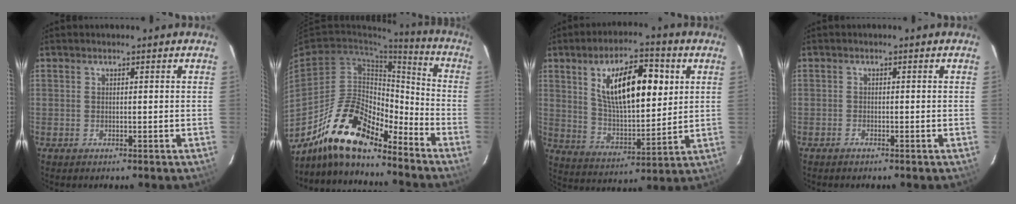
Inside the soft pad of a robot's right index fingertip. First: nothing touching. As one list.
[{"total": 17.9, "force": [-14.0, 6.1, 9.4], "torque": [-0.179, 0.010, -0.255]}, {"total": 17.2, "force": [5.8, 6.9, 14.7], "torque": [-0.242, 0.016, 0.107]}, {"total": 0.7, "force": [-0.7, 0.3, 0.1], "torque": [-0.005, 0.002, -0.015]}]